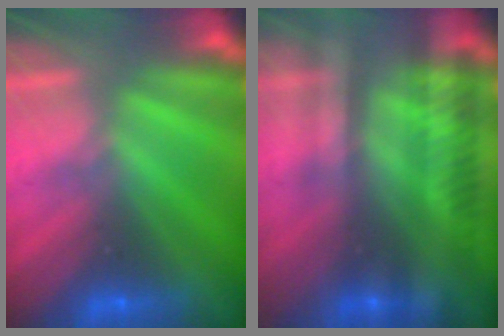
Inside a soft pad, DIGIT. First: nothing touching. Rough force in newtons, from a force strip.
{"total": 2.3}